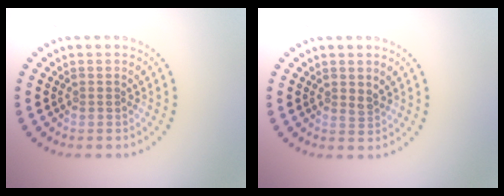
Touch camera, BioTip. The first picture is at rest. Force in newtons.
{"total": 1.0, "press": 0.8, "slide": 0.6}